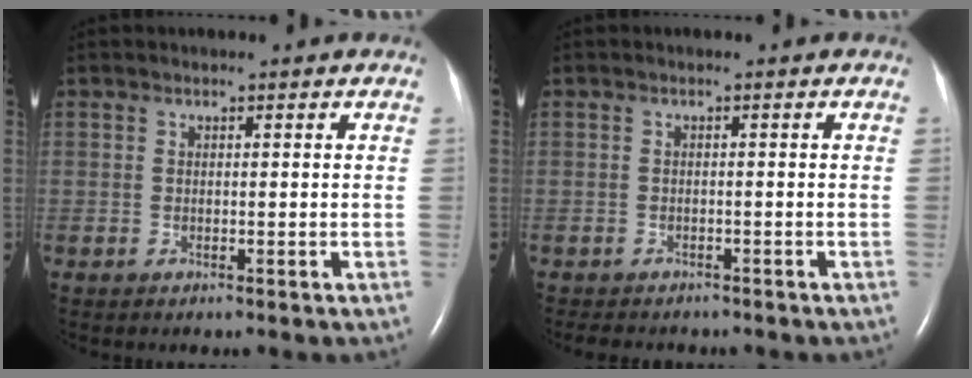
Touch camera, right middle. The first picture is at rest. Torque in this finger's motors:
{"motor_torque": [0.01, -0.01, 0.00, 0.00]}